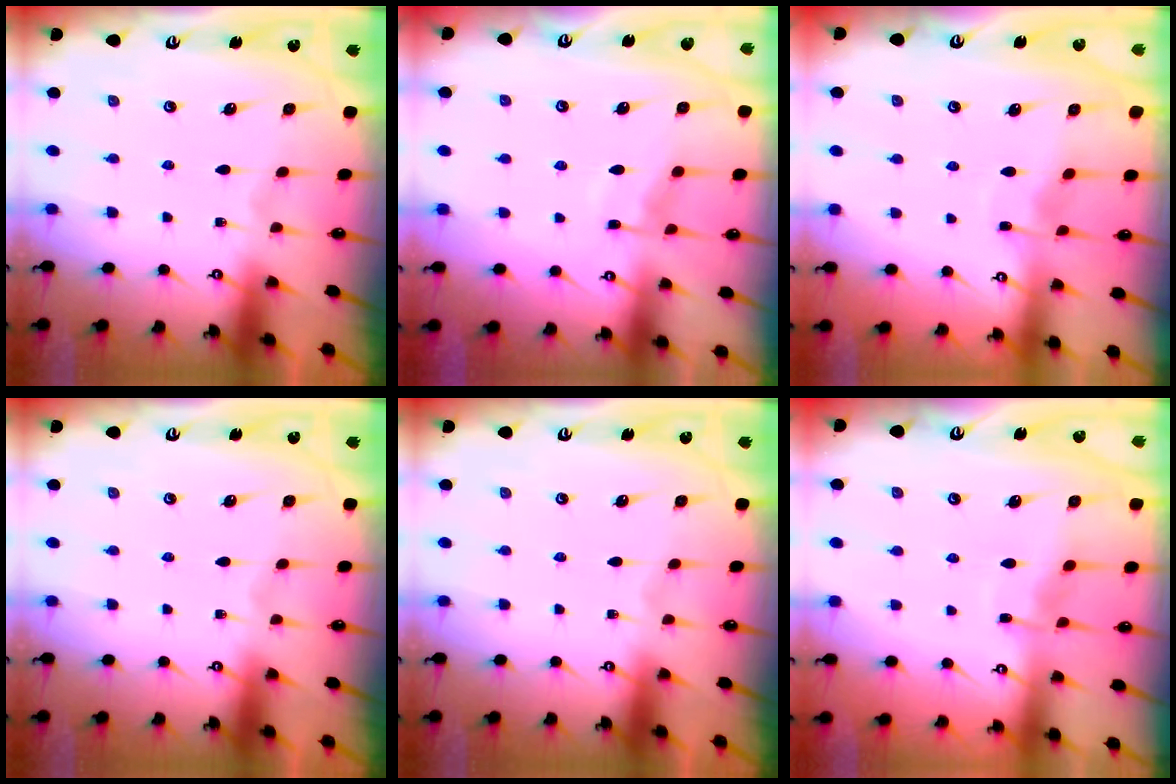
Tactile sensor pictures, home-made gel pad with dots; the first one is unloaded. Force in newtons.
{"total": 6.0, "press": 5.9, "slide": 0.7}
{"total": 4.1, "press": 4.1, "slide": 0.3}
{"total": 0.0}
{"total": 0.0}
{"total": 4.7, "press": 4.7, "slide": 0.5}